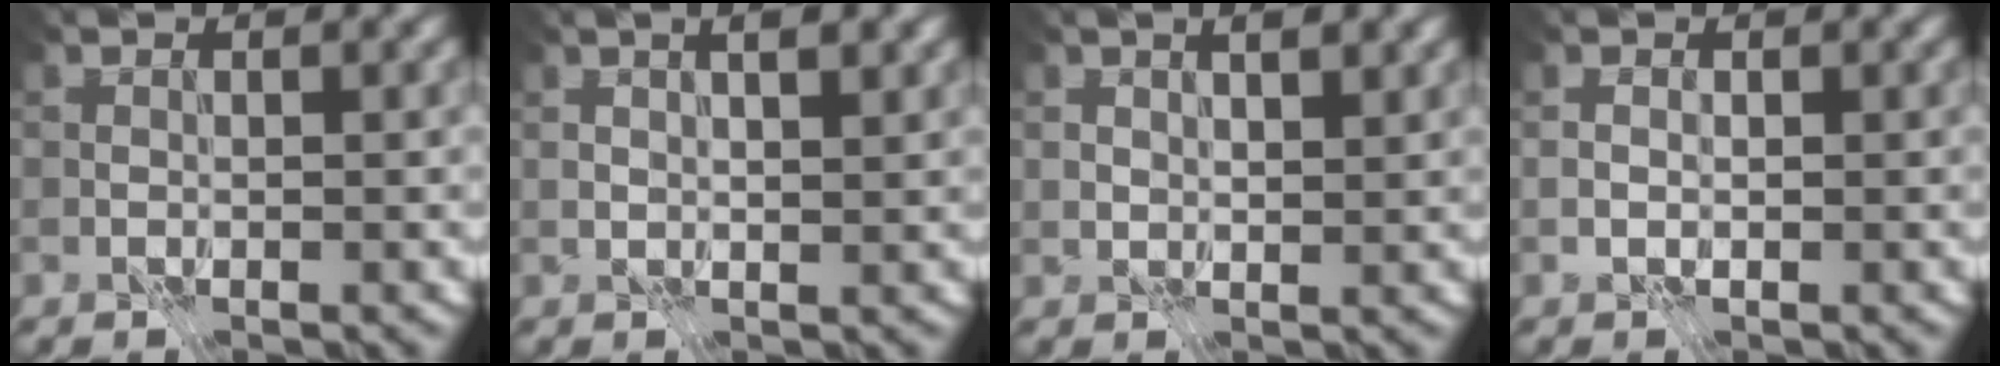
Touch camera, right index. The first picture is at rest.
{"total": 3.3, "force": [1.8, 1.2, 2.5], "torque": [-0.026, 0.008, 0.014]}
{"total": 2.4, "force": [1.3, 1.1, 1.7], "torque": [-0.028, -0.002, 0.026]}
{"total": 0.9, "force": [0.0, 0.6, 0.7], "torque": [-0.017, 0.000, -0.001]}